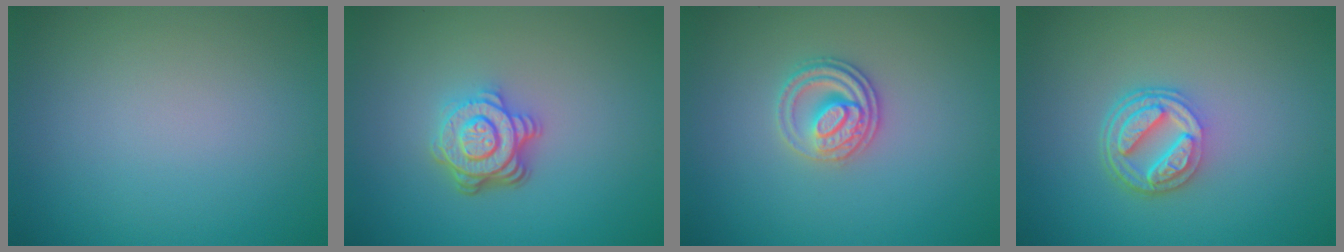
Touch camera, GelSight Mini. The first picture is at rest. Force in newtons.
{"total": 4.4, "press": 3.3, "slide": 3.0}
{"total": 2.7, "press": 2.5, "slide": 0.9}
{"total": 4.3, "press": 3.3, "slide": 2.8}